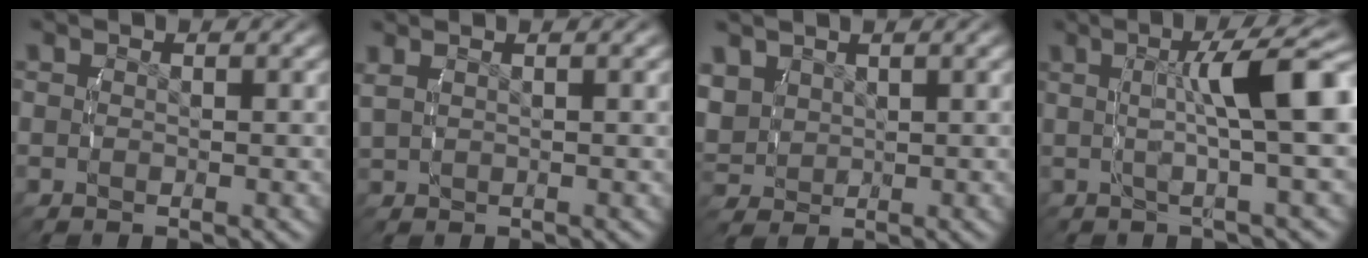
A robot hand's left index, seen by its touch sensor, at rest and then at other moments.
{"total": 2.2, "force": [1.3, 0.9, 1.5], "torque": [-0.026, 0.020, 0.022]}
{"total": 3.5, "force": [1.2, 3.0, 1.3], "torque": [-0.045, -0.014, 0.037]}
{"total": 7.0, "force": [1.1, 1.7, 6.7], "torque": [-0.090, 0.028, 0.014]}